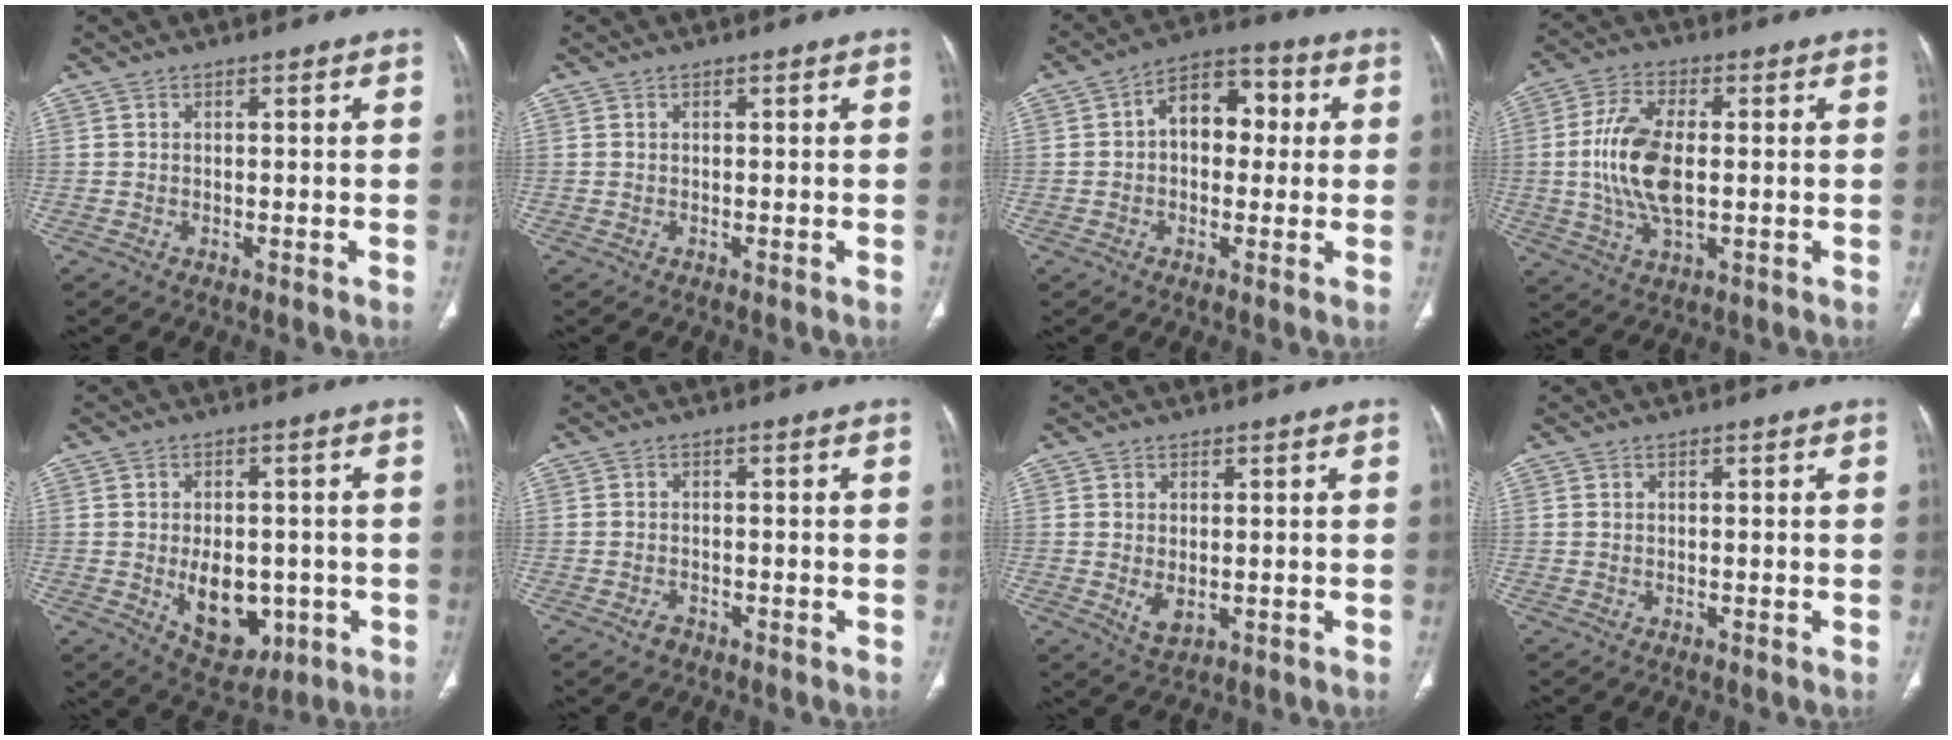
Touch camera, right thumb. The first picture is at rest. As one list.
[{"total": 0.0}, {"total": 10.1, "force": [1.2, 6.7, 7.4], "torque": [-0.079, 0.028, 0.010]}, {"total": 12.5, "force": [-0.1, 6.2, 10.8], "torque": [-0.227, 0.003, -0.001]}, {"total": 10.9, "force": [-2.2, 7.2, 7.9], "torque": [-0.084, -0.001, -0.011]}, {"total": 1.7, "force": [-1.2, 1.1, 0.7], "torque": [-0.015, 0.007, -0.017]}, {"total": 3.3, "force": [-0.3, 1.9, 2.7], "torque": [-0.044, -0.009, 0.007]}, {"total": 0.0}]